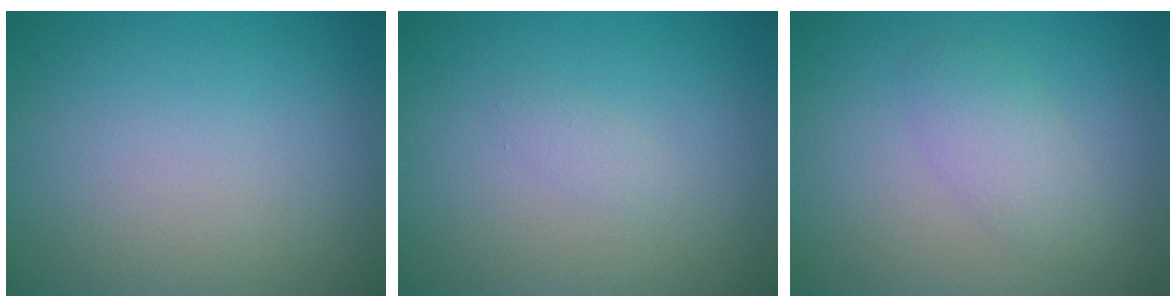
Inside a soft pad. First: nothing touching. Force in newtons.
{"total": 0.8, "press": 0.8, "slide": 0.1}
{"total": 2.4, "press": 2.4, "slide": 0.1}